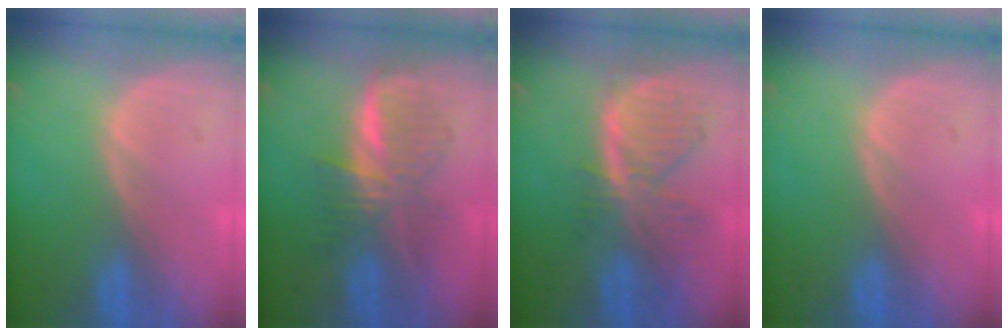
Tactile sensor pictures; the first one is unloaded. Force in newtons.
{"total": 6.3, "press": 6.3, "slide": 0.1}
{"total": 8.1, "press": 7.0, "slide": 4.0}
{"total": 0.0}